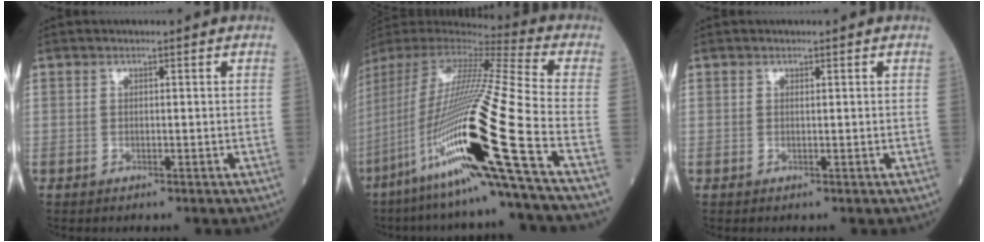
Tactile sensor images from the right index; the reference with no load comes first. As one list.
[{"total": 28.5, "force": [-11.1, -0.5, 26.2], "torque": [-0.500, -0.050, -0.209]}, {"total": 0.0}]